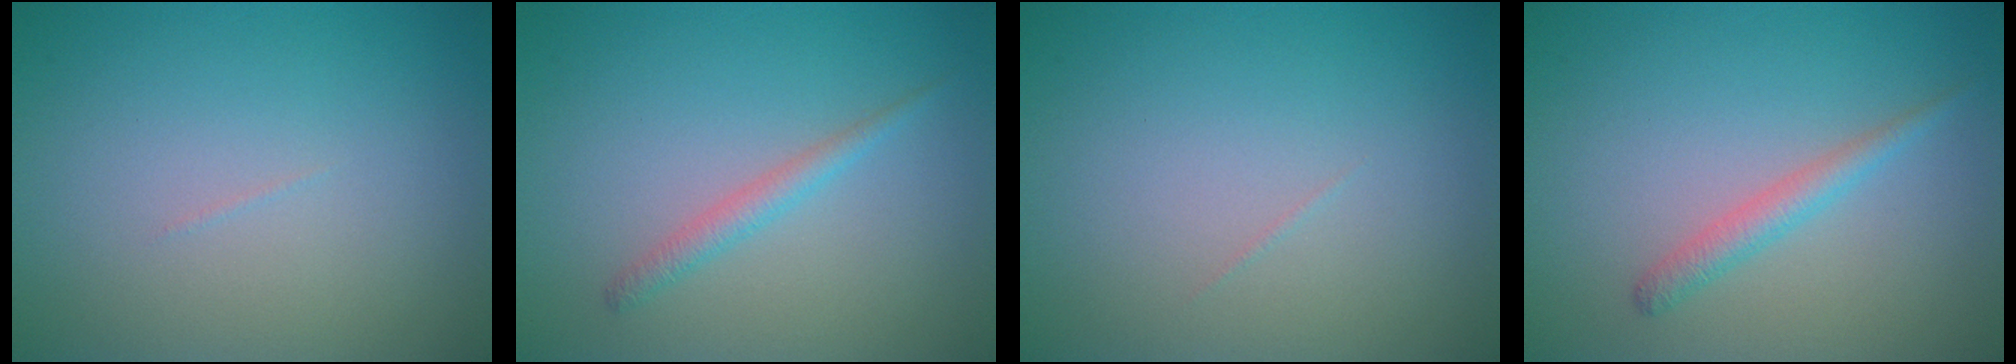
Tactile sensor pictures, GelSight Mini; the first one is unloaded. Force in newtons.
{"total": 1.4, "press": 1.4, "slide": 0.1}
{"total": 0.0}
{"total": 1.7, "press": 1.7, "slide": 0.1}